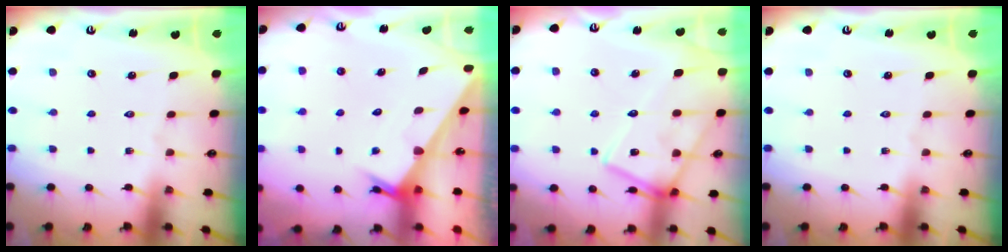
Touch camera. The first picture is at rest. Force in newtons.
{"total": 2.5, "press": 2.5, "slide": 0.1}
{"total": 16.4, "press": 16.3, "slide": 1.2}
{"total": 0.0}